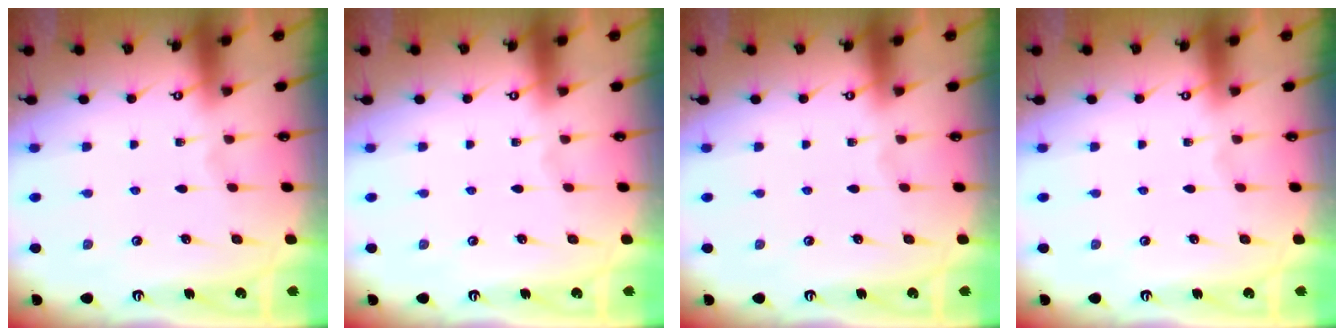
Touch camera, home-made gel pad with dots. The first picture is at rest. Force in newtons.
{"total": 0.0}
{"total": 0.0}
{"total": 0.0}